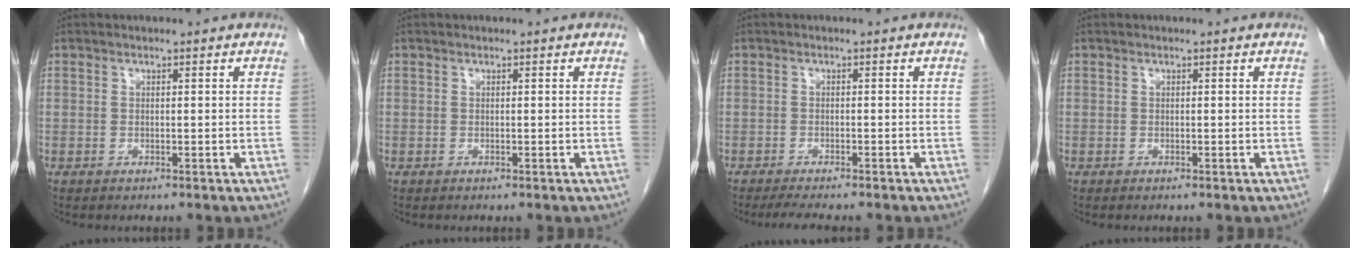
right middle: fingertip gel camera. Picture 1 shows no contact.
{"total": 0.0}
{"total": 5.1, "force": [-4.4, 0.6, 2.6], "torque": [-0.037, -0.012, -0.064]}
{"total": 0.0}